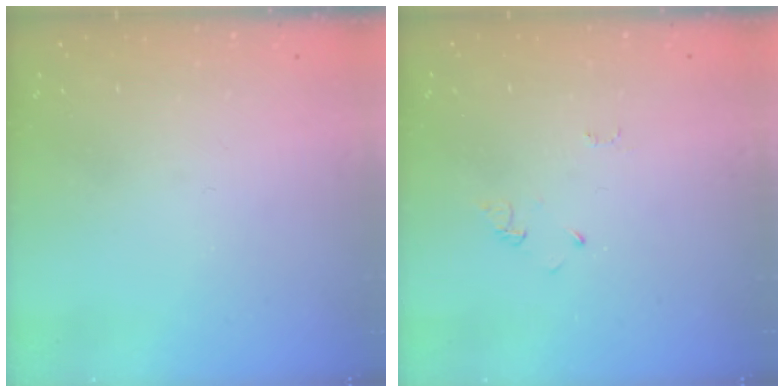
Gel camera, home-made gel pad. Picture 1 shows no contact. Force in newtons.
{"total": 2.6, "press": 2.6, "slide": 0.4}